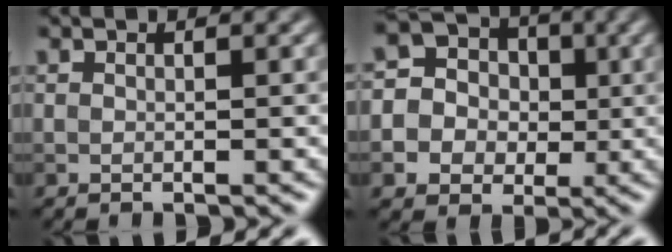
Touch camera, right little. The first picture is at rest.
{"total": 7.9, "force": [-0.8, 7.5, 2.3], "torque": [-0.068, 0.022, -0.040]}